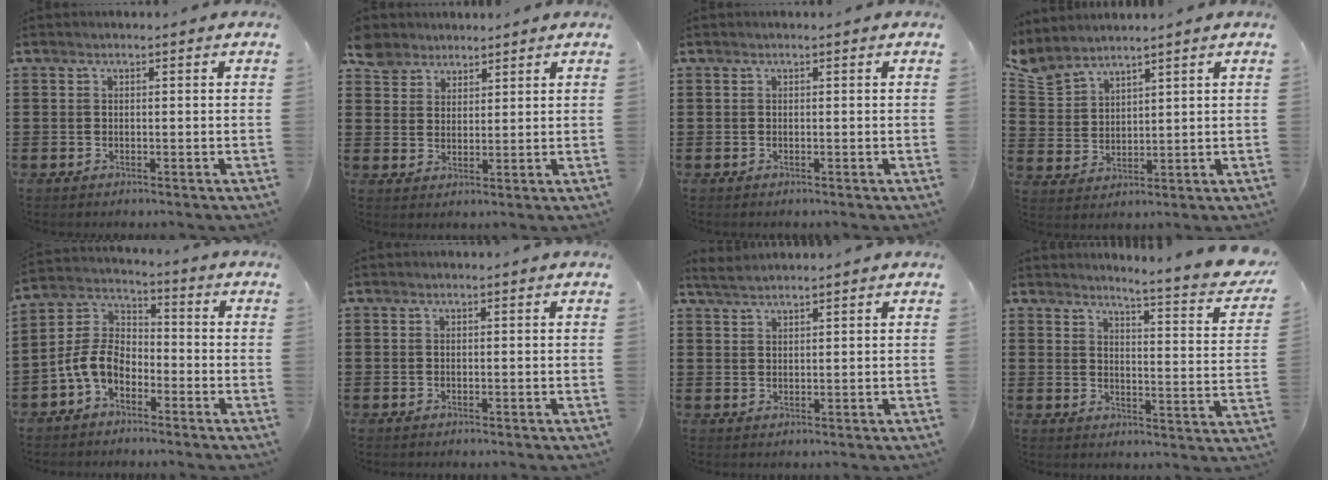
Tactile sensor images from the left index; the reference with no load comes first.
{"total": 4.7, "force": [4.0, 2.4, 0.4], "torque": [-0.028, 0.000, 0.078]}
{"total": 0.0}
{"total": 4.2, "force": [3.9, 1.3, 0.7], "torque": [-0.032, -0.012, 0.073]}
{"total": 6.7, "force": [-3.7, 4.0, 4.0], "torque": [-0.118, -0.005, -0.084]}
{"total": 0.0}
{"total": 2.2, "force": [2.1, 0.1, 0.7], "torque": [-0.018, 0.002, 0.040]}
{"total": 4.8, "force": [4.3, -0.8, 2.1], "torque": [-0.046, -0.044, 0.063]}